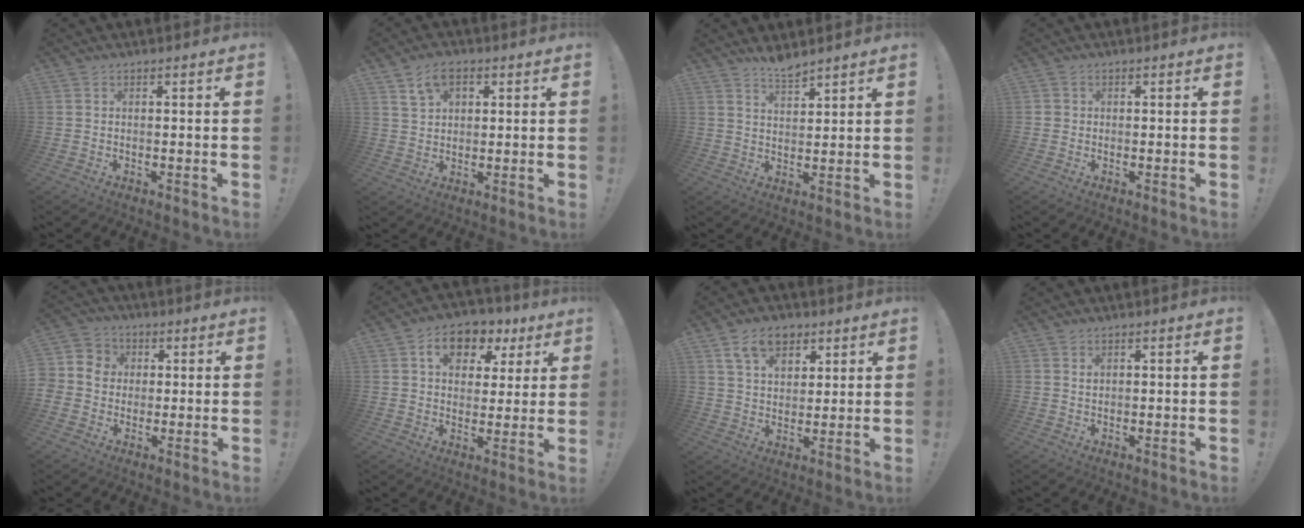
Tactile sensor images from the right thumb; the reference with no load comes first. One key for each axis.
{"total": 7.0, "fx": 3.6, "fy": 4.6, "fz": 3.9, "tx": -0.068, "ty": -0.004, "tz": 0.068}
{"total": 4.8, "fx": 4.5, "fy": 0.7, "fz": 1.4, "tx": -0.025, "ty": -0.031, "tz": 0.080}
{"total": 1.2, "fx": 0.1, "fy": 1.1, "fz": 0.2, "tx": -0.008, "ty": 0.004, "tz": 0.002}
{"total": 6.8, "fx": -0.2, "fy": 6.6, "fz": 1.7, "tx": -0.039, "ty": 0.014, "tz": -0.001}
{"total": 10.2, "fx": 4.7, "fy": 7.4, "fz": 5.3, "tx": -0.077, "ty": -0.017, "tz": 0.086}
{"total": 10.1, "fx": 5.6, "fy": 6.7, "fz": 5.1, "tx": -0.092, "ty": -0.010, "tz": 0.107}
{"total": 0.8, "fx": 0.6, "fy": 0.5, "fz": 0.1, "tx": 0.002, "ty": -0.002, "tz": 0.012}